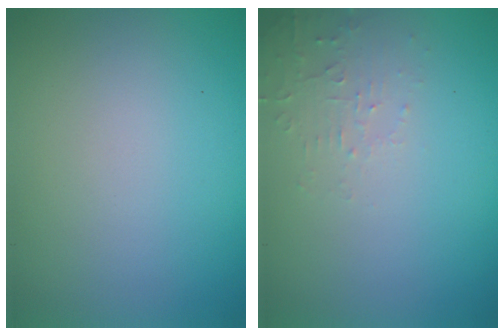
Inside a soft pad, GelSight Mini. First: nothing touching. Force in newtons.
{"total": 1.5, "press": 1.5, "slide": 0.3}